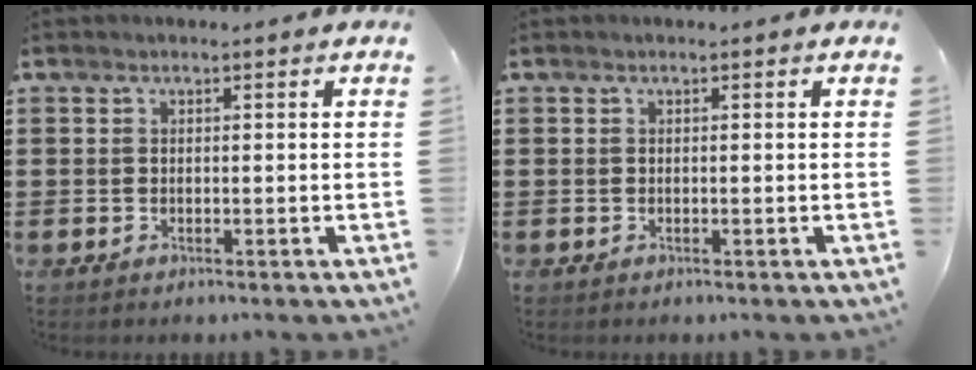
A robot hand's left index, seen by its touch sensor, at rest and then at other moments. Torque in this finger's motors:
{"motor_torque": [-0.02, -0.02, 0.00, 0.00]}